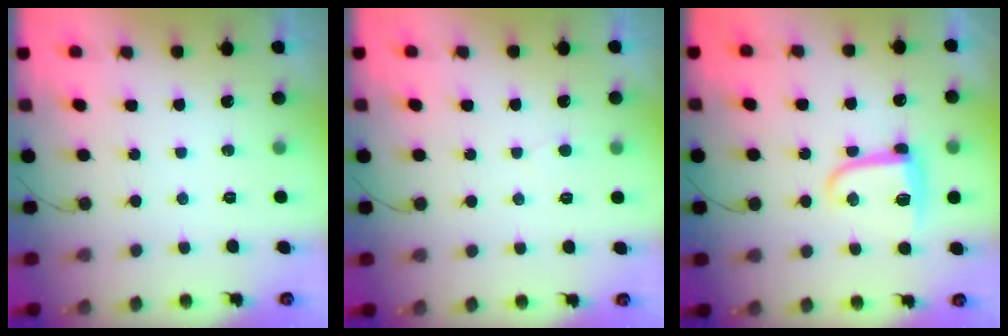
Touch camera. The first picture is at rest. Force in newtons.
{"total": 3.2, "press": 3.2, "slide": 0.3}
{"total": 10.6, "press": 10.5, "slide": 0.5}